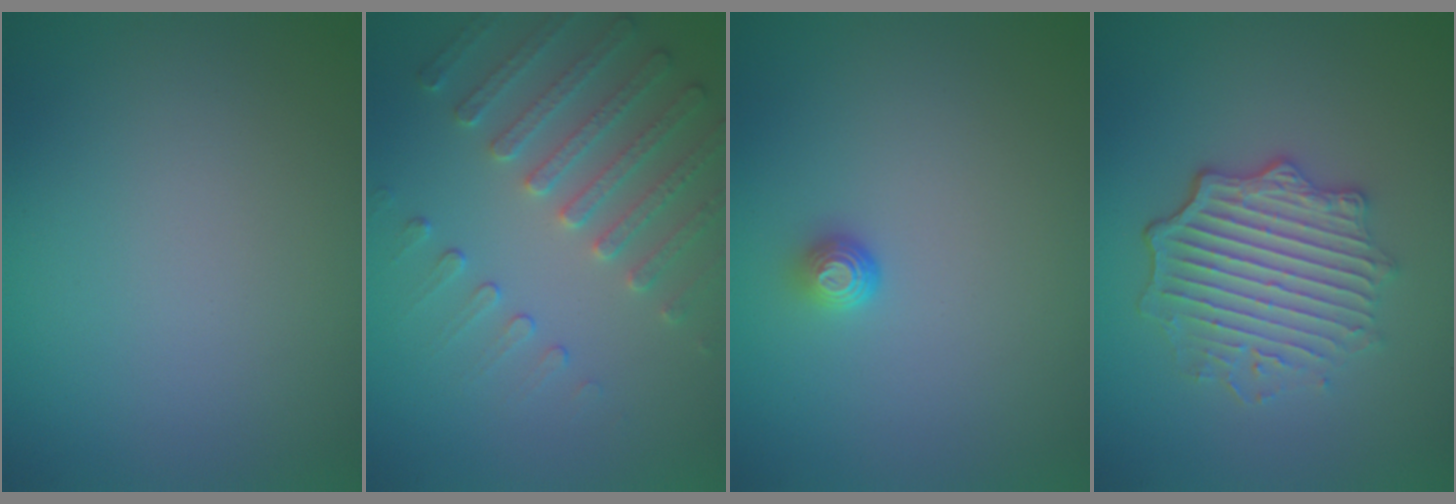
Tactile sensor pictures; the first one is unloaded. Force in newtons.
{"total": 3.8, "press": 3.7, "slide": 0.8}
{"total": 1.2, "press": 0.9, "slide": 0.8}
{"total": 5.4, "press": 4.3, "slide": 3.3}